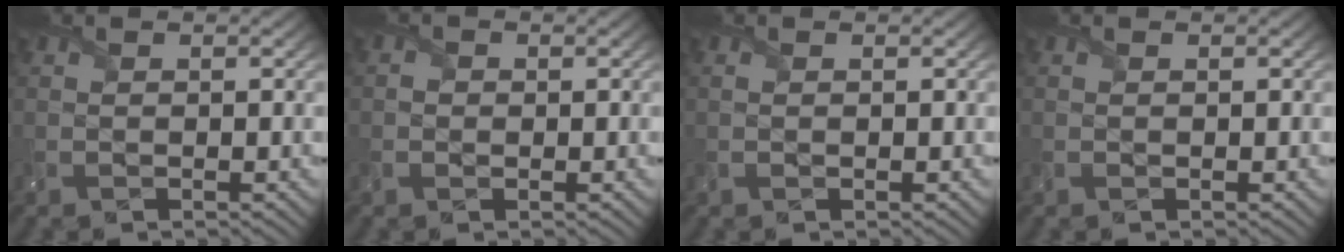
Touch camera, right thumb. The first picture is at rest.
{"total": 1.2, "force": [-0.2, 1.1, 0.5], "torque": [-0.013, -0.004, -0.007]}
{"total": 0.6, "force": [0.0, 0.4, 0.5], "torque": [-0.014, -0.002, 0.002]}
{"total": 0.0}